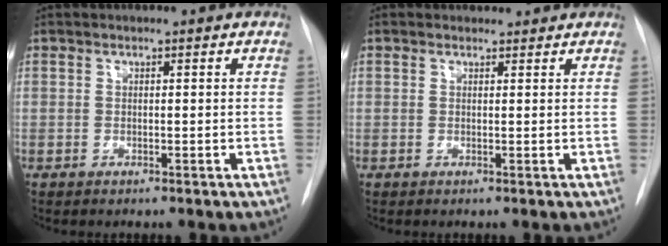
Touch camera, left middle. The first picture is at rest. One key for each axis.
{"total": 1.1, "fx": 1.0, "fy": 0.5, "fz": -0.1, "tx": -0.003, "ty": 0.003, "tz": 0.012}